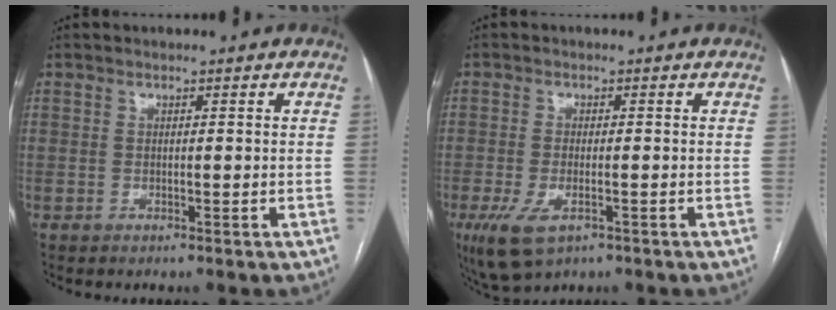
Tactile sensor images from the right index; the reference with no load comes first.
{"total": 6.7, "force": [-3.3, 2.8, 5.2], "torque": [-0.102, -0.016, -0.050]}